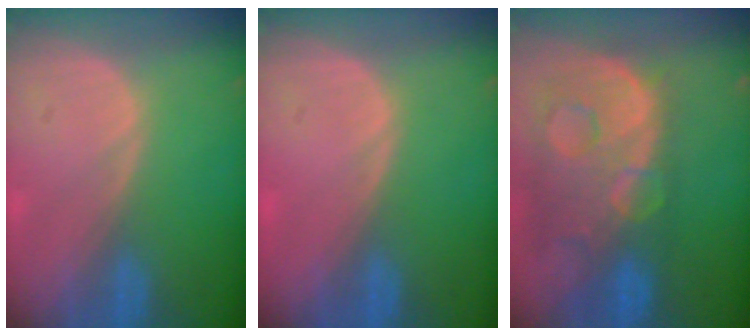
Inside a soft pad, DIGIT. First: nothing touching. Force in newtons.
{"total": 0.0}
{"total": 13.7, "press": 11.1, "slide": 8.0}